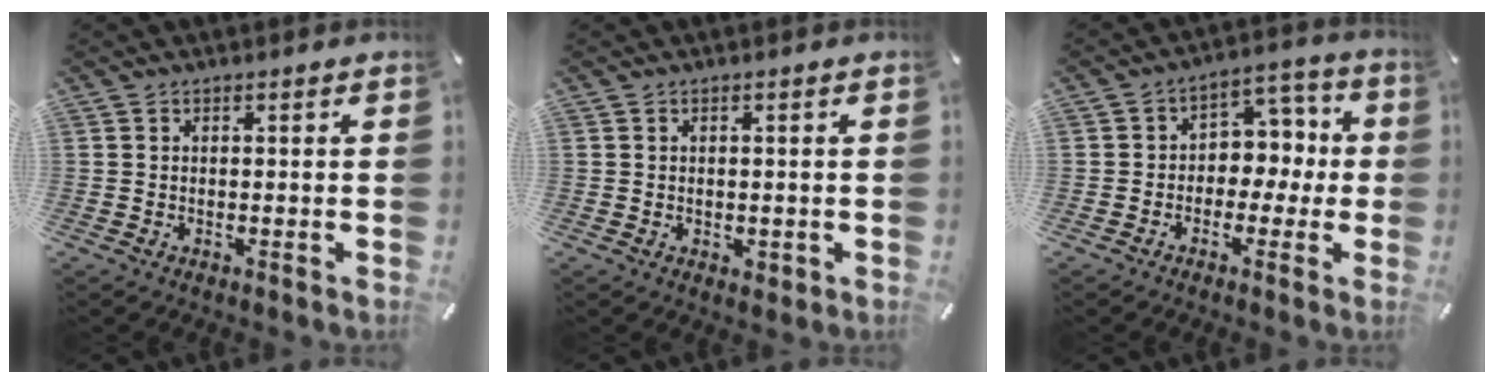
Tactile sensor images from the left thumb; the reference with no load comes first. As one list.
[{"total": 1.3, "force": [-0.1, 1.1, 0.6], "torque": [-0.011, 0.004, -0.003]}, {"total": 7.4, "force": [-1.3, 6.6, 3.0], "torque": [-0.031, 0.012, -0.030]}]